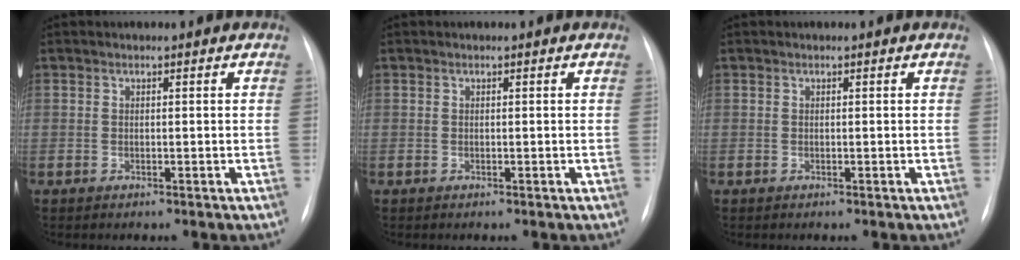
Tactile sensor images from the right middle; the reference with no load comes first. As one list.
[{"total": 0.0}, {"total": 0.0}]